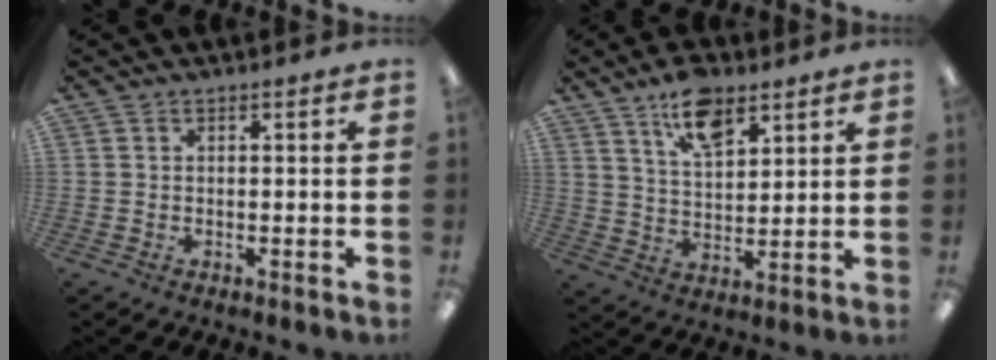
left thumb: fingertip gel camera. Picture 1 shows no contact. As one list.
[{"total": 10.5, "force": [7.2, 5.0, 5.9], "torque": [-0.100, -0.028, 0.128]}]